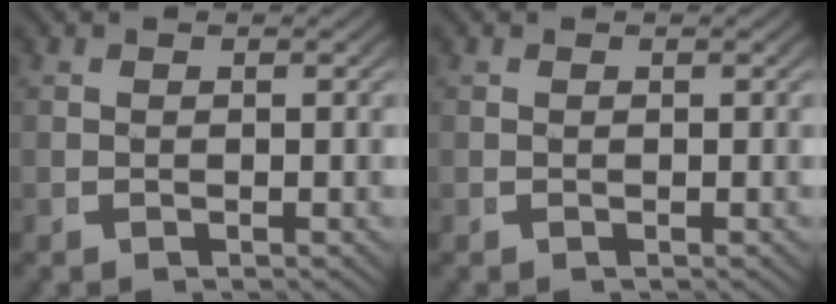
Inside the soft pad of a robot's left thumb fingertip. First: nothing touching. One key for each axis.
{"total": 0.0}